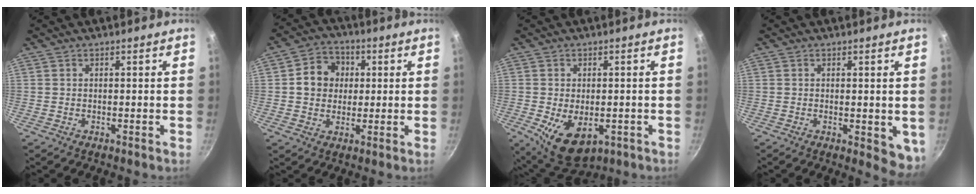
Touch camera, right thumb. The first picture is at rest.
{"total": 8.5, "force": [1.4, 7.5, 3.9], "torque": [-0.029, 0.009, 0.010]}
{"total": 10.1, "force": [-2.7, 6.0, 7.7], "torque": [-0.111, -0.011, -0.026]}
{"total": 5.5, "force": [-0.3, 2.4, 4.9], "torque": [-0.058, -0.014, -0.004]}